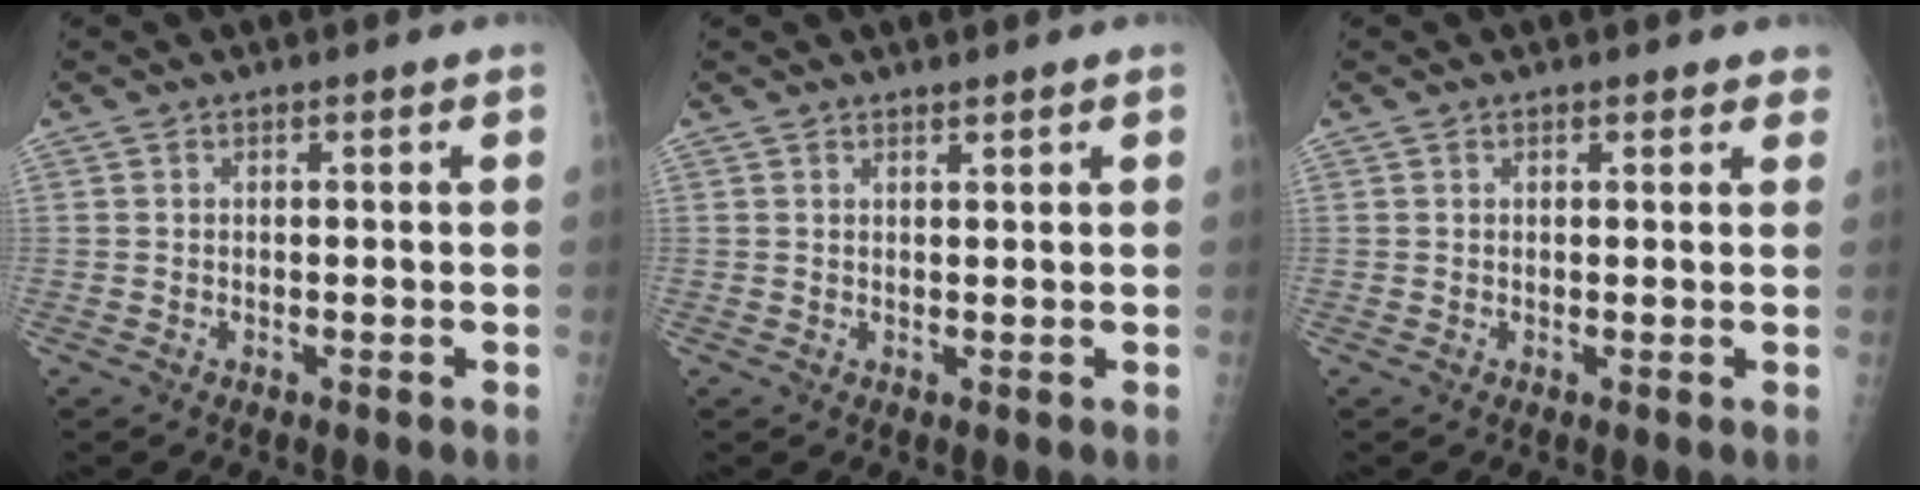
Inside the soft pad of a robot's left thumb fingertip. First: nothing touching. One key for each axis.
{"total": 0.9, "fx": 0.8, "fy": 0.1, "fz": 0.3, "tx": -0.003, "ty": -0.006, "tz": 0.014}
{"total": 1.9, "fx": 1.5, "fy": 0.9, "fz": 0.8, "tx": 0.011, "ty": -0.001, "tz": 0.011}